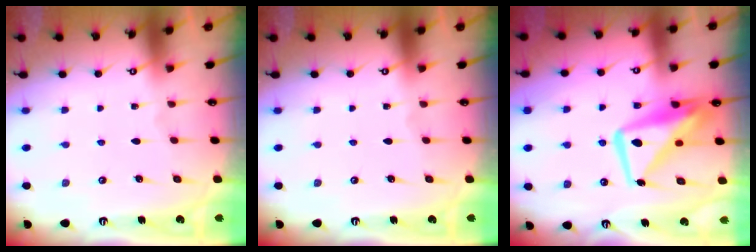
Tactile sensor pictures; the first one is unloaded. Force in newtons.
{"total": 0.0}
{"total": 13.6, "press": 13.5, "slide": 1.6}